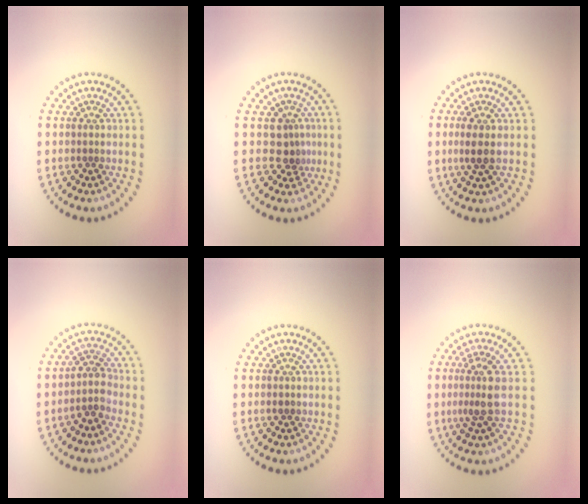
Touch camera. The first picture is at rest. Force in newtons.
{"total": 2.4, "press": 1.8, "slide": 1.6}
{"total": 1.9, "press": 1.8, "slide": 0.7}
{"total": 2.3, "press": 1.8, "slide": 1.3}
{"total": 0.8, "press": 0.8, "slide": 0.2}
{"total": 2.6, "press": 1.9, "slide": 1.7}